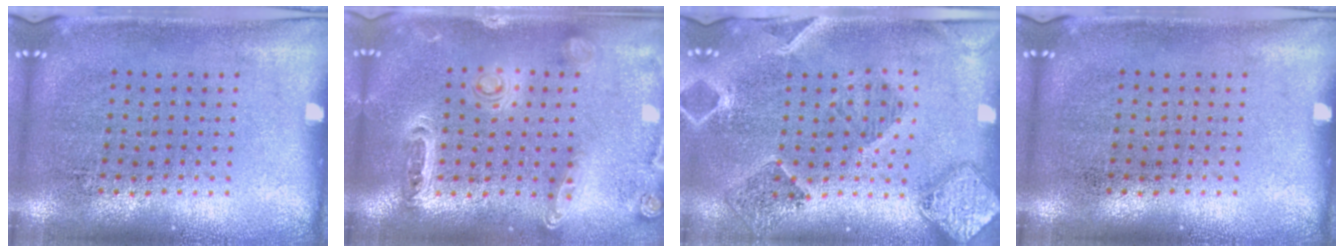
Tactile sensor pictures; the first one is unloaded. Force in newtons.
{"total": 1.3, "press": 1.3, "slide": 0.2}
{"total": 1.5, "press": 1.5, "slide": 0.2}
{"total": 0.0}